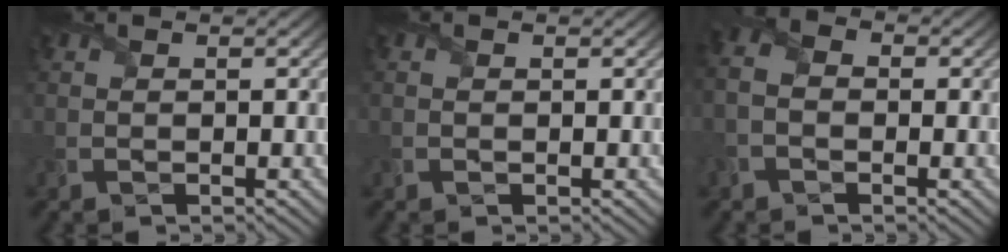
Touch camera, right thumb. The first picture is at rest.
{"total": 0.0}
{"total": 3.7, "force": [-1.0, 2.7, 2.3], "torque": [-0.055, 0.003, -0.020]}